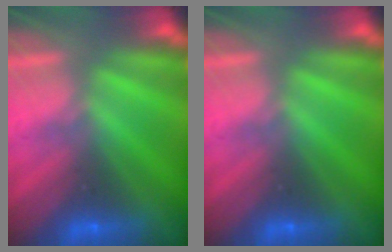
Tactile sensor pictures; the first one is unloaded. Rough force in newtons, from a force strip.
{"total": 0.0}